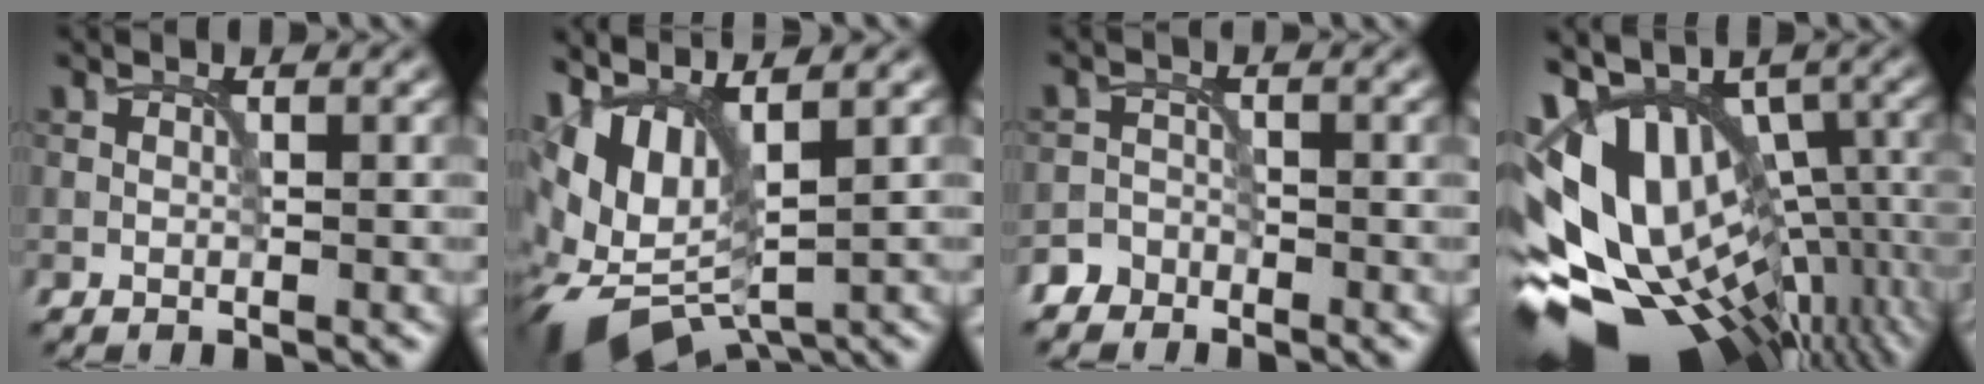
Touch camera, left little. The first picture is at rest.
{"total": 10.7, "force": [0.9, 5.9, 8.9], "torque": [-0.164, -0.010, 0.037]}
{"total": 2.2, "force": [-1.9, 1.1, -0.1], "torque": [0.004, 0.006, -0.035]}
{"total": 15.9, "force": [-3.1, 9.8, 12.1], "torque": [-0.167, 0.026, -0.014]}